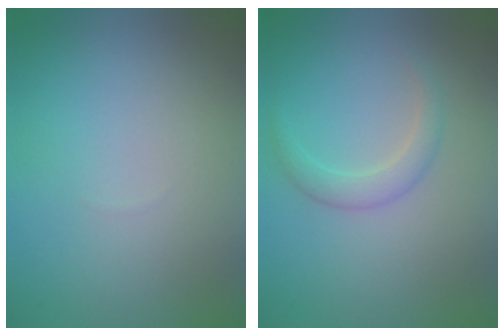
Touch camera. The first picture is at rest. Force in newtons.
{"total": 1.9, "press": 1.9, "slide": 0.0}